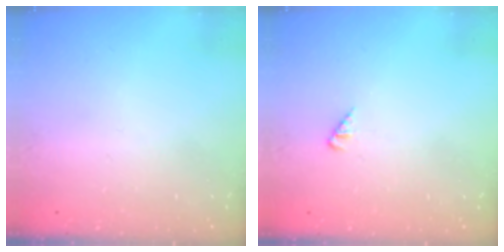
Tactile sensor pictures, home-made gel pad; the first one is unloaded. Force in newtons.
{"total": 1.8, "press": 1.8, "slide": 0.3}